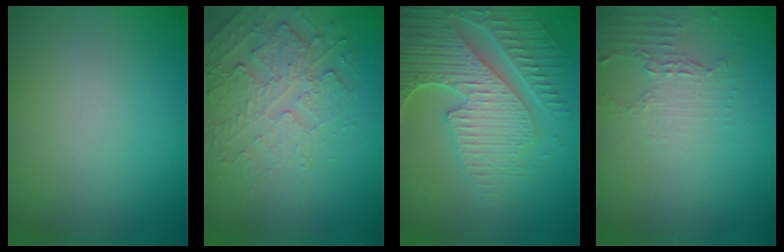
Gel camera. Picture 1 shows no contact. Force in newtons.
{"total": 2.7, "press": 2.1, "slide": 1.7}
{"total": 7.0, "press": 5.7, "slide": 4.2}
{"total": 2.0, "press": 1.5, "slide": 1.4}